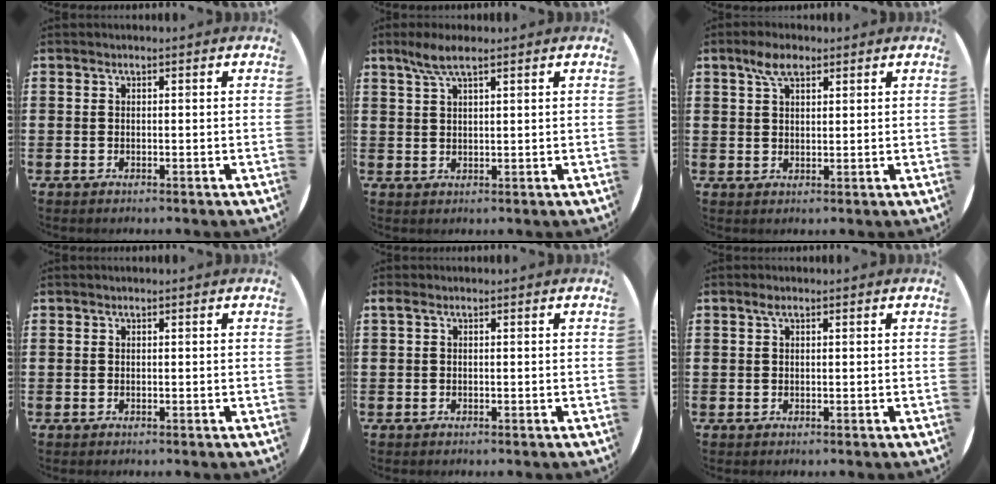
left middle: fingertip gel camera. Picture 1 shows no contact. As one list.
[{"total": 3.6, "force": [2.6, 0.5, 2.5], "torque": [-0.054, 0.006, 0.046]}, {"total": 4.2, "force": [2.8, 1.8, 2.5], "torque": [-0.047, 0.005, 0.049]}, {"total": 0.0}, {"total": 0.0}, {"total": 0.8, "force": [0.4, 0.3, 0.6], "torque": [-0.013, 0.003, 0.006]}]